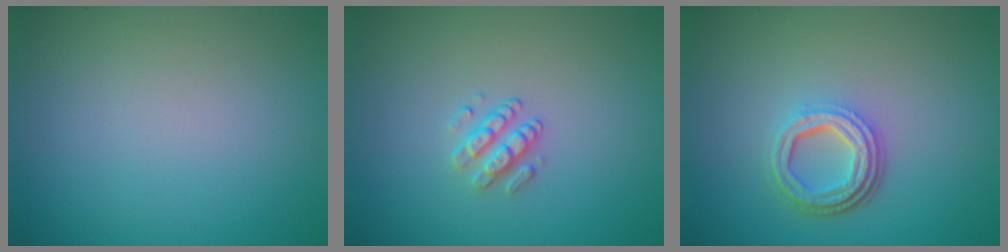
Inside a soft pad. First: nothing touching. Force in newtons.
{"total": 1.8, "press": 1.3, "slide": 1.2}
{"total": 4.2, "press": 3.1, "slide": 2.7}